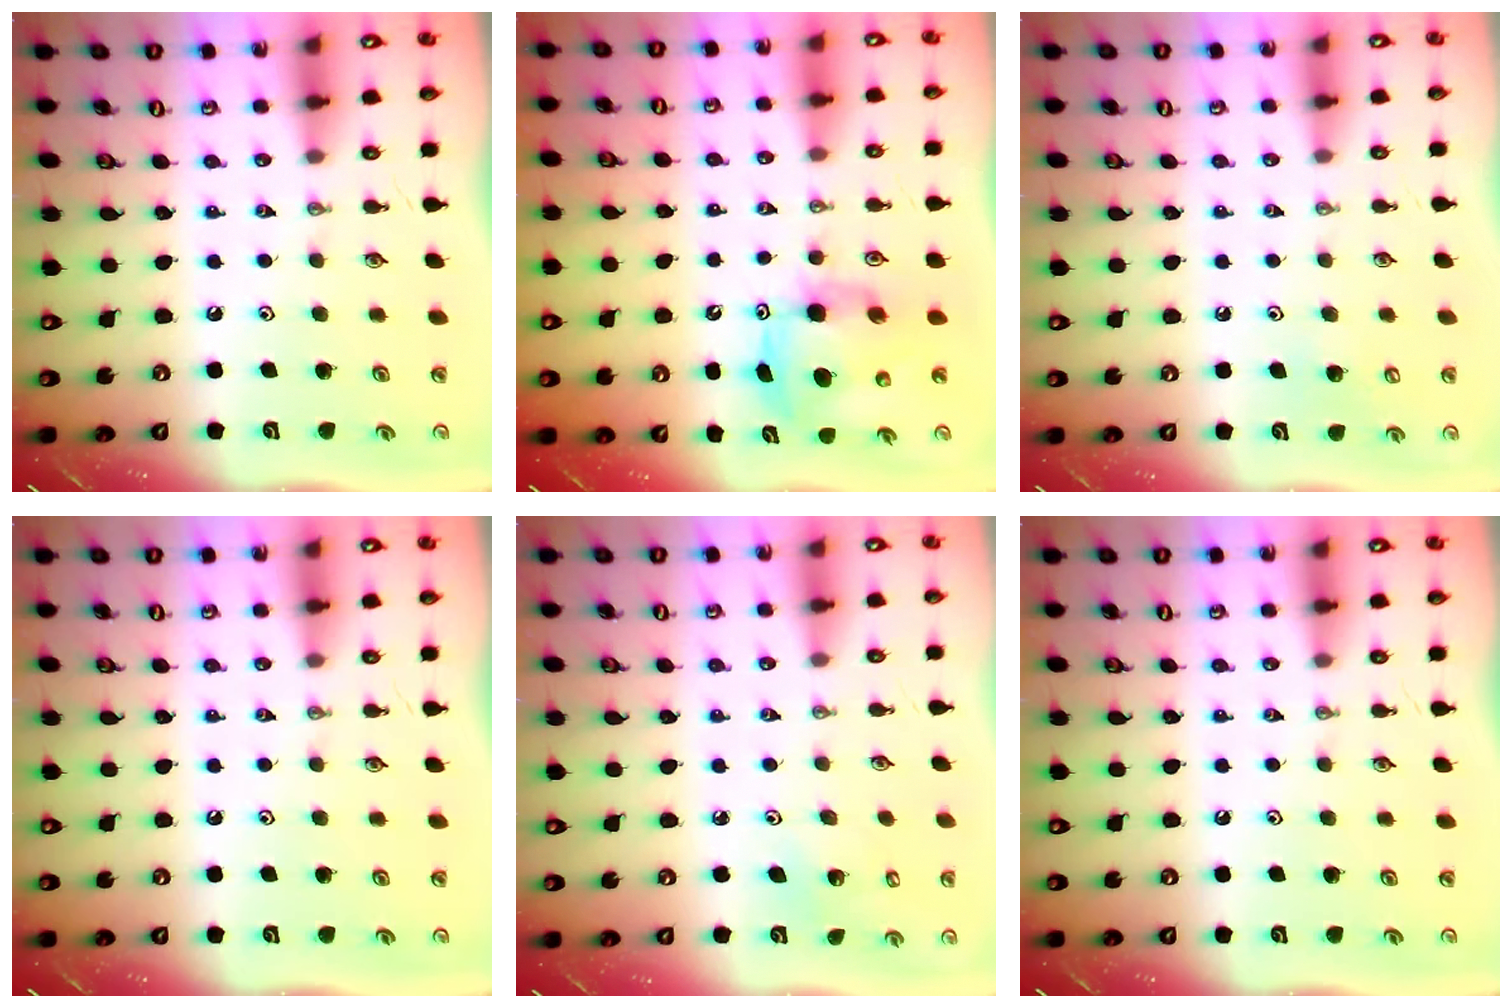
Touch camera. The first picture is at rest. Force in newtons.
{"total": 8.8, "press": 8.8, "slide": 0.6}
{"total": 5.5, "press": 5.5, "slide": 0.7}
{"total": 0.0}
{"total": 3.7, "press": 3.7, "slide": 0.3}
{"total": 0.0}